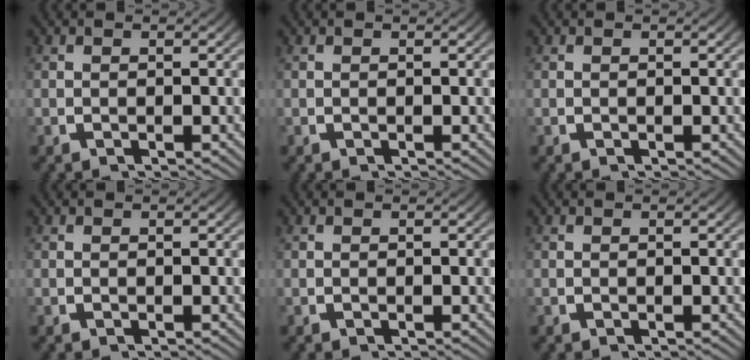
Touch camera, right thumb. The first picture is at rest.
{"total": 0.0}
{"total": 0.0}
{"total": 0.0}
{"total": 0.0}
{"total": 0.0}